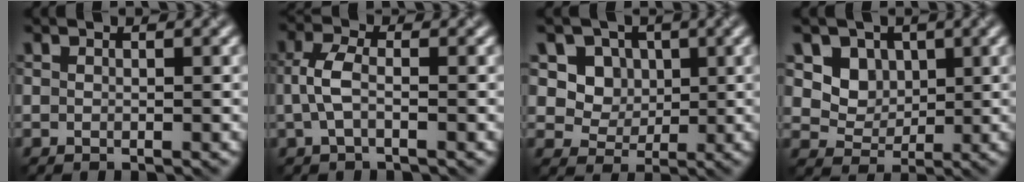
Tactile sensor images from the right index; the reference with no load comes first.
{"total": 2.7, "force": [-0.3, 1.1, 2.5], "torque": [-0.059, 0.005, -0.012]}
{"total": 6.4, "force": [2.4, 5.3, 2.6], "torque": [-0.050, -0.003, 0.043]}
{"total": 4.0, "force": [1.5, 3.4, 1.6], "torque": [-0.040, -0.021, 0.045]}